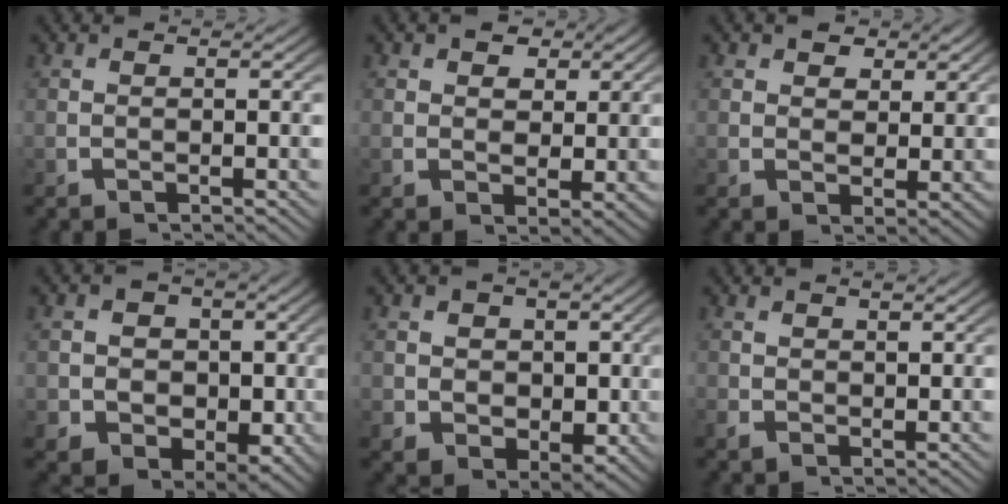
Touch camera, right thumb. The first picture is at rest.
{"total": 4.5, "force": [1.6, 3.4, 2.6], "torque": [-0.041, -0.023, 0.035]}
{"total": 4.1, "force": [1.8, 3.0, 2.0], "torque": [-0.032, -0.021, 0.039]}
{"total": 11.8, "force": [-0.6, 9.8, 6.5], "torque": [-0.127, -0.053, 0.001]}
{"total": 7.3, "force": [0.4, 6.1, 4.0], "torque": [-0.086, -0.048, 0.023]}
{"total": 1.1, "force": [0.4, 0.8, 0.5], "torque": [-0.015, -0.008, 0.015]}